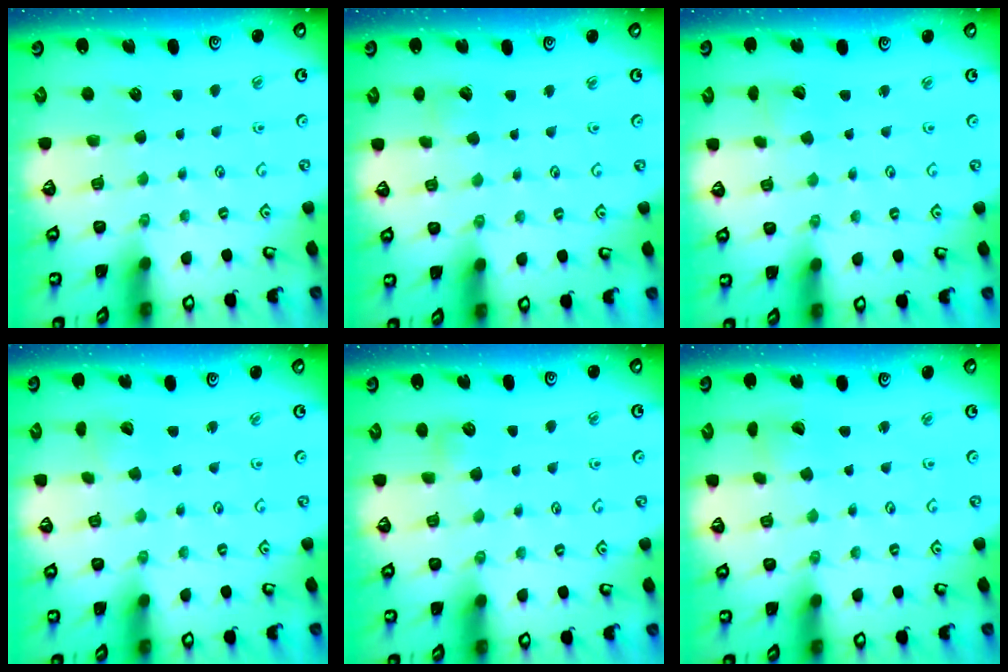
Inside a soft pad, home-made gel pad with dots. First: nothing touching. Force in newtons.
{"total": 2.8, "press": 2.7, "slide": 0.3}
{"total": 2.8, "press": 2.8, "slide": 0.1}
{"total": 2.5, "press": 2.5, "slide": 0.3}
{"total": 4.3, "press": 4.2, "slide": 0.5}
{"total": 2.3, "press": 2.3, "slide": 0.2}